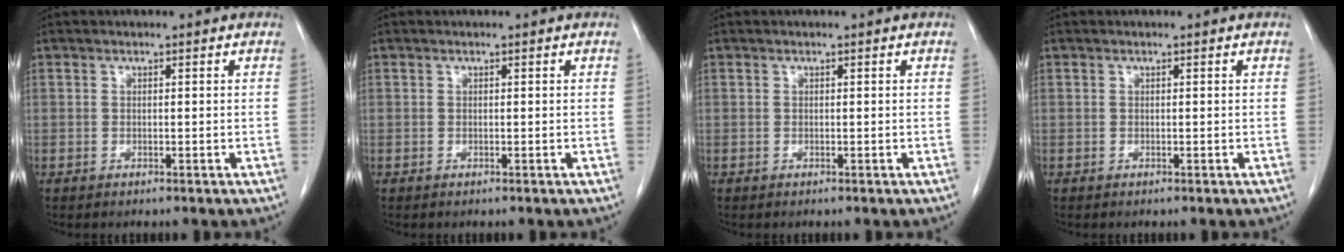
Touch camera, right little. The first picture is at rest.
{"total": 0.0}
{"total": 0.0}
{"total": 0.0}